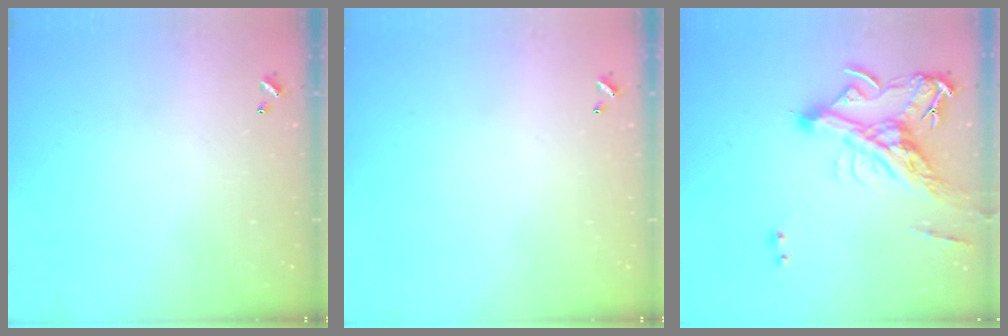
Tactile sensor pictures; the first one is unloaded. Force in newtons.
{"total": 0.0}
{"total": 11.1, "press": 10.7, "slide": 2.6}